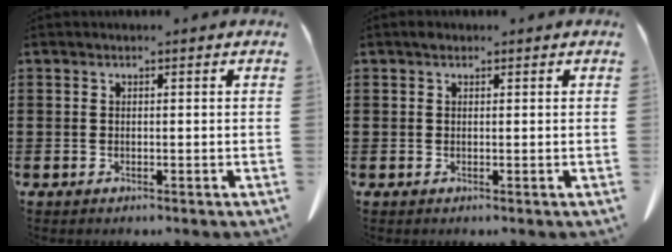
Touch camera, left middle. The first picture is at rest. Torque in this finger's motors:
{"motor_torque": [0.02, -0.02, 0.00, 0.00]}